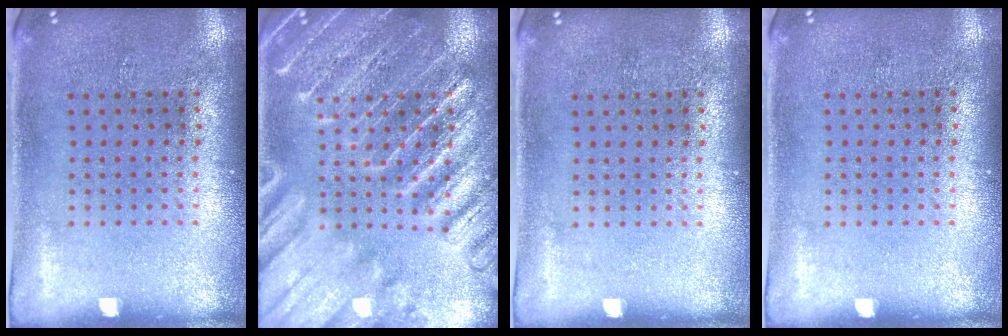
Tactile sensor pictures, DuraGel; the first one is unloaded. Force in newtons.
{"total": 3.8, "press": 3.8, "slide": 0.4}
{"total": 0.0}
{"total": 0.0}